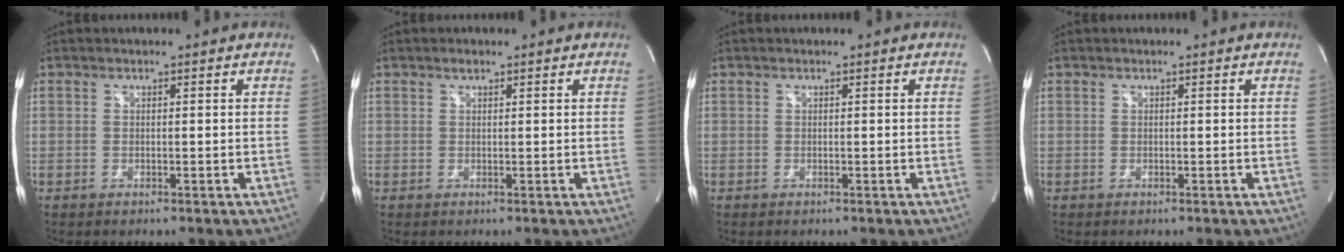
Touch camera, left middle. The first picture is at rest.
{"total": 0.7, "force": [0.6, 0.3, 0.3], "torque": [-0.008, 0.000, 0.010]}
{"total": 0.0}
{"total": 0.0}